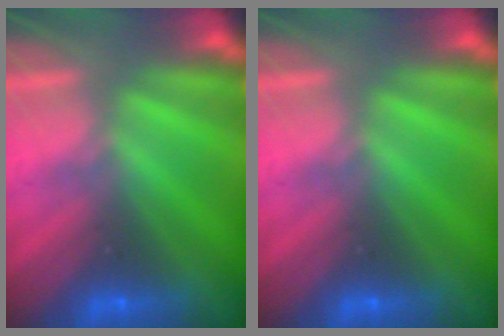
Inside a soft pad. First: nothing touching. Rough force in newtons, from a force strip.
{"total": 0.0}